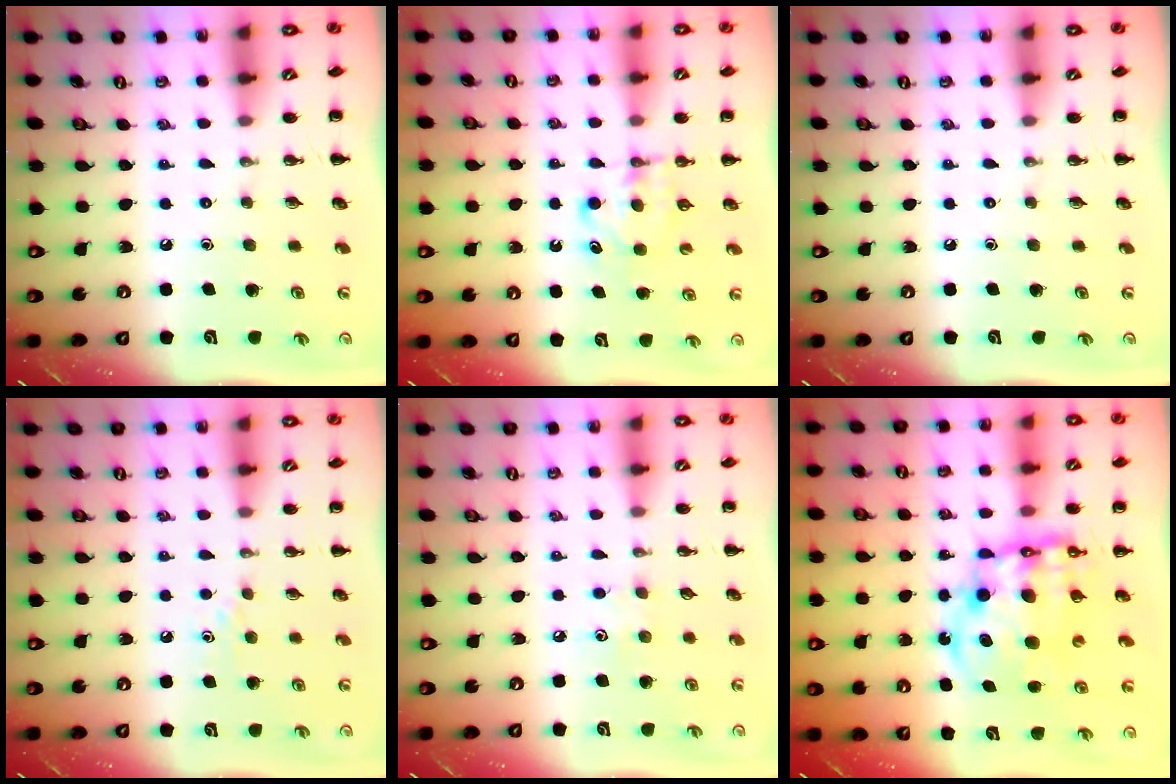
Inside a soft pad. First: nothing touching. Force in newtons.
{"total": 5.3, "press": 5.2, "slide": 1.0}
{"total": 0.0}
{"total": 3.4, "press": 3.2, "slide": 1.3}
{"total": 5.2, "press": 5.0, "slide": 1.3}
{"total": 14.3, "press": 13.8, "slide": 3.4}